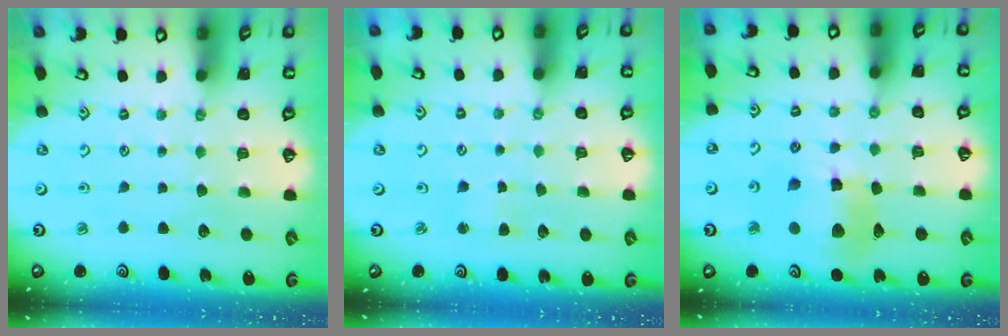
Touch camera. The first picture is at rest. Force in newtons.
{"total": 1.9, "press": 1.9, "slide": 0.3}
{"total": 13.2, "press": 13.1, "slide": 1.6}